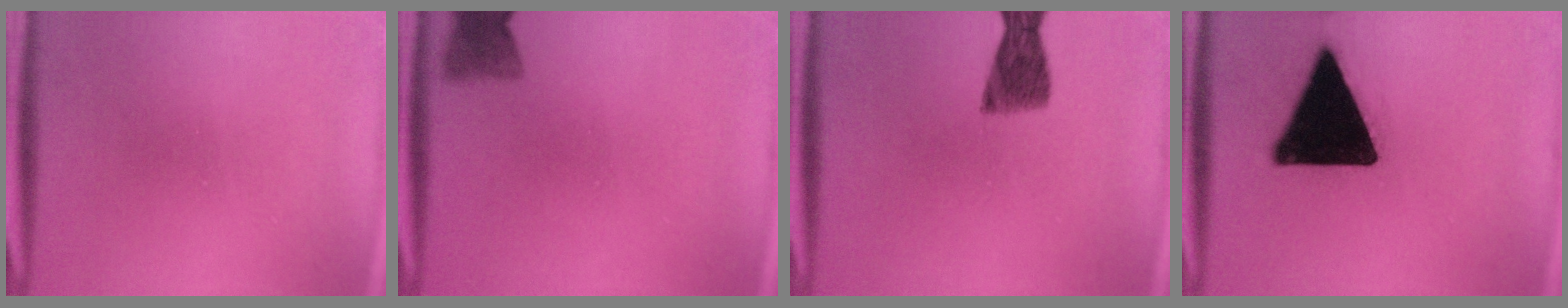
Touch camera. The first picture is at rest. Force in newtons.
{"total": 3.0}
{"total": 4.7}
{"total": 20.3}